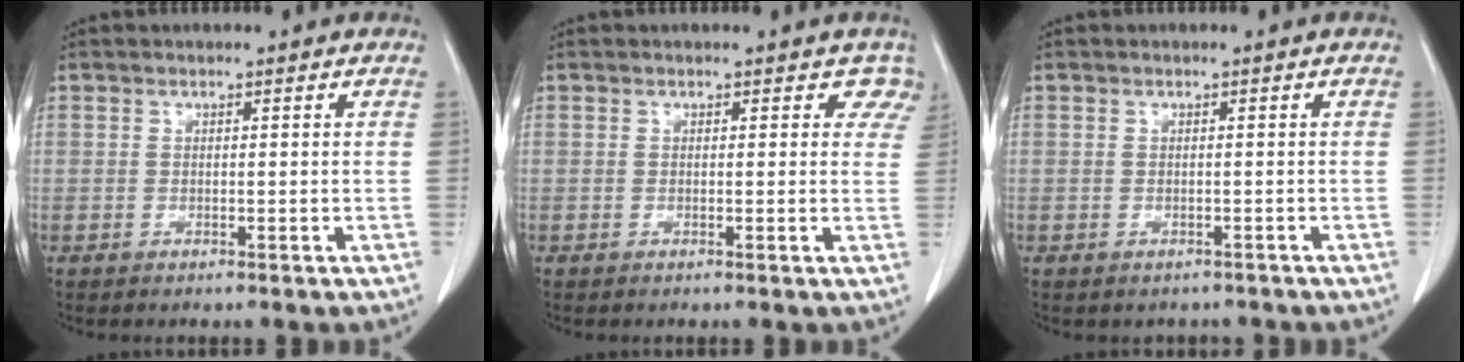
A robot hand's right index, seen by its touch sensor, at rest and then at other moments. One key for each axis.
{"total": 3.1, "fx": 2.4, "fy": 1.9, "fz": 0.3, "tx": 0.026, "ty": -0.007, "tz": 0.001}
{"total": 2.0, "fx": -1.6, "fy": 1.1, "fz": 0.1, "tx": -0.003, "ty": 0.002, "tz": -0.022}